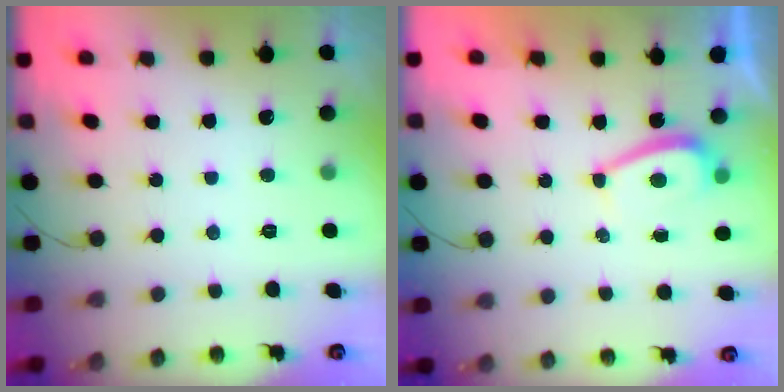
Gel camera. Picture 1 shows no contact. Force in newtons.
{"total": 2.4, "press": 2.3, "slide": 0.6}